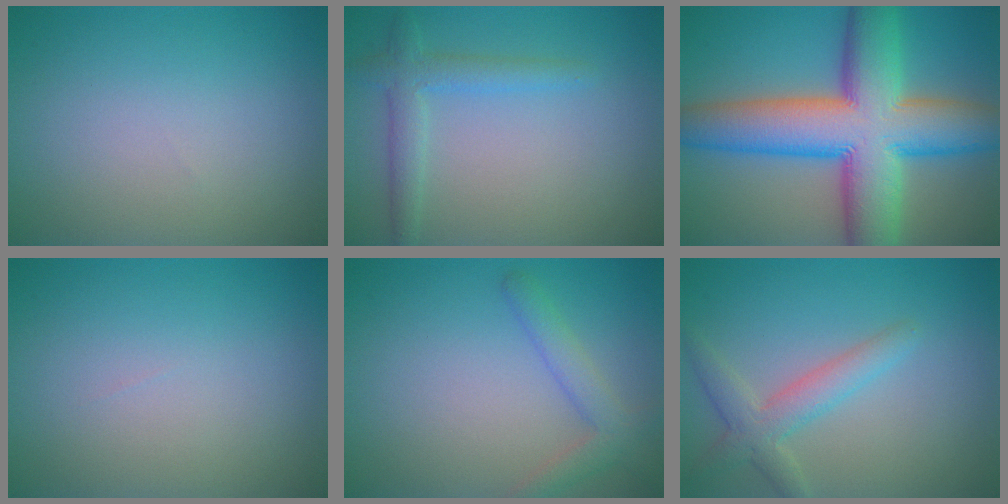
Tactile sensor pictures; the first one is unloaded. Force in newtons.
{"total": 2.7, "press": 2.7, "slide": 0.1}
{"total": 14.2, "press": 14.2, "slide": 0.4}
{"total": 0.0}
{"total": 2.6, "press": 2.6, "slide": 0.2}
{"total": 3.2, "press": 3.1, "slide": 0.3}